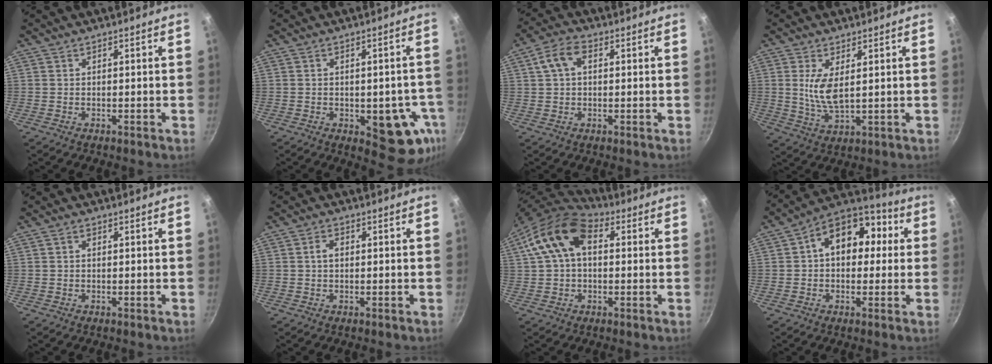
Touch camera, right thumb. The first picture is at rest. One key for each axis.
{"total": 11.4, "fx": -3.1, "fy": 5.7, "fz": 9.3, "tx": -0.061, "ty": 0.002, "tz": -0.034}
{"total": 5.8, "fx": 1.5, "fy": 3.8, "fz": 4.2, "tx": -0.077, "ty": 0.016, "tz": 0.021}
{"total": 6.8, "fx": 1.6, "fy": 2.8, "fz": 6.0, "tx": -0.113, "ty": -0.017, "tz": 0.037}
{"total": 0.7, "fx": 0.1, "fy": 0.5, "fz": 0.4, "tx": -0.007, "ty": 0.005, "tz": 0.002}
{"total": 2.3, "fx": 0.2, "fy": 1.6, "fz": 1.7, "tx": -0.025, "ty": 0.007, "tz": 0.002}
{"total": 13.8, "fx": 3.2, "fy": 8.7, "fz": 10.2, "tx": -0.176, "ty": 0.029, "tz": 0.040}
{"total": 14.9, "fx": 2.7, "fy": 10.6, "fz": 10.1, "tx": -0.104, "ty": 0.034, "tz": 0.022}